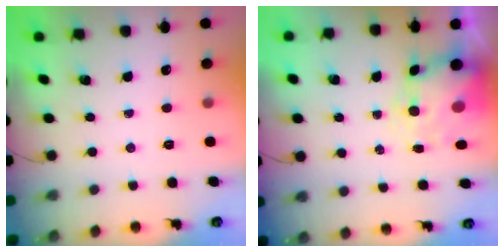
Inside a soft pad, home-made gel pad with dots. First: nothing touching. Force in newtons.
{"total": 8.0, "press": 7.9, "slide": 1.5}